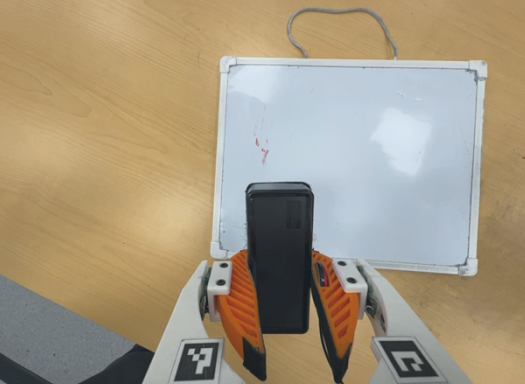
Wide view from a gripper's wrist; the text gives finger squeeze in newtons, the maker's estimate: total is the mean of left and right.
{"total": 11.4, "left": 9.5, "right": 13.3}